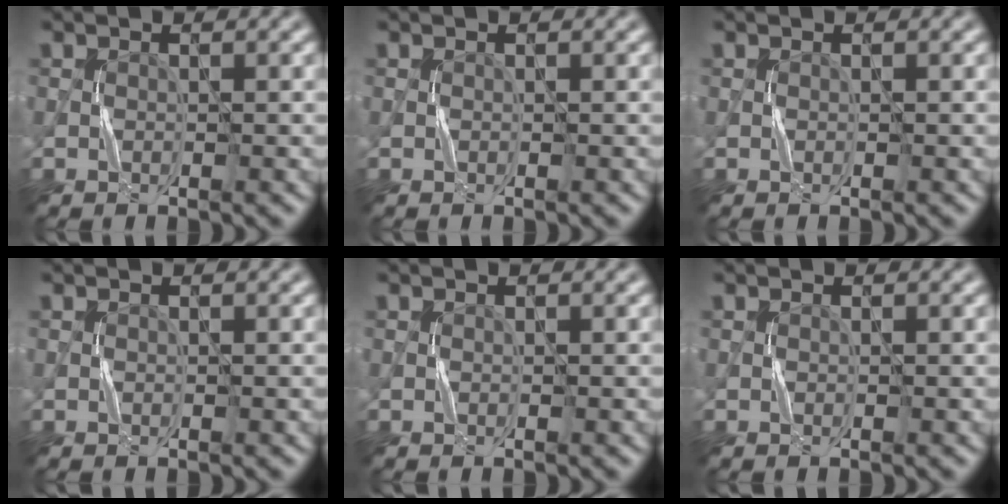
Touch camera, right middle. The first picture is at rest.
{"total": 0.0}
{"total": 0.0}
{"total": 0.0}
{"total": 0.0}
{"total": 0.0}